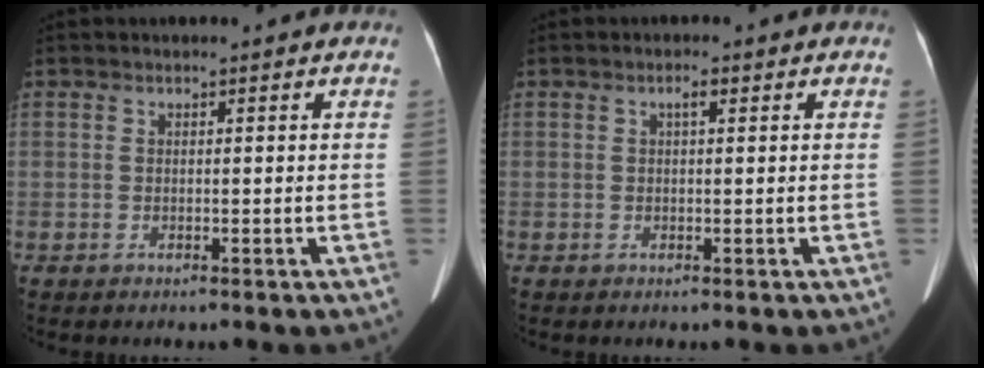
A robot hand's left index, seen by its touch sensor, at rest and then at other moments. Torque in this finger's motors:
{"motor_torque": [0.31, -0.23, 0.10, 0.04]}